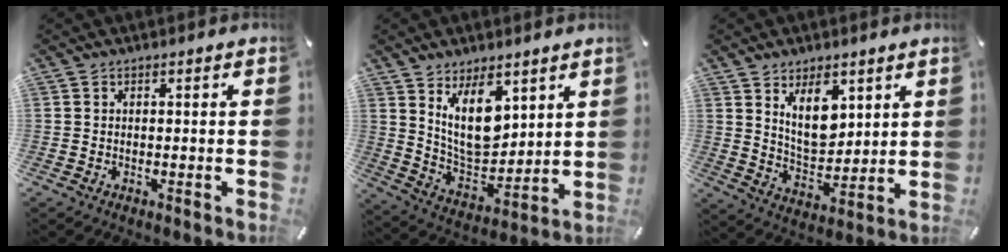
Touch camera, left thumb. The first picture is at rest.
{"total": 13.3, "force": [7.4, 7.2, 8.4], "torque": [-0.166, -0.042, 0.137]}
{"total": 10.2, "force": [5.6, 5.9, 6.2], "torque": [-0.098, -0.023, 0.102]}